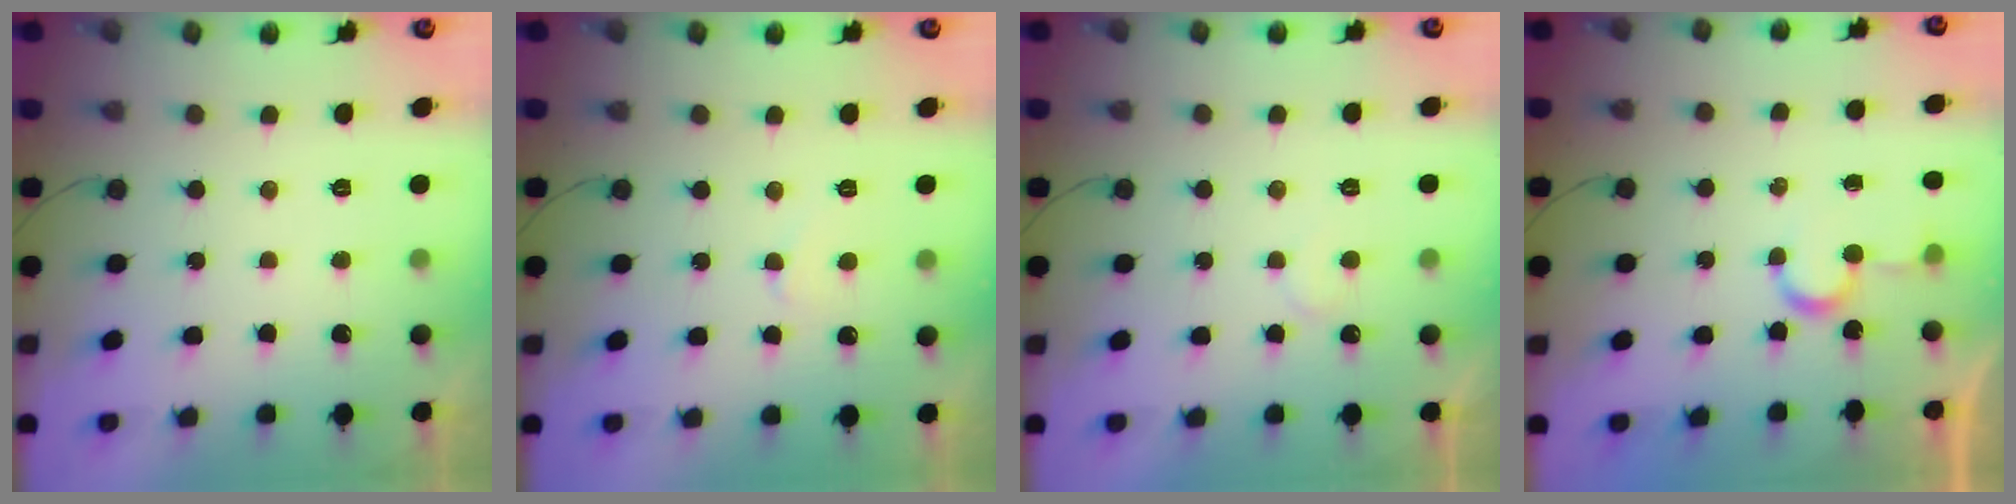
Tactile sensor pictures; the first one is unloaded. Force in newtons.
{"total": 3.5, "press": 3.5, "slide": 0.4}
{"total": 4.4, "press": 4.4, "slide": 0.3}
{"total": 4.6, "press": 4.6, "slide": 0.3}